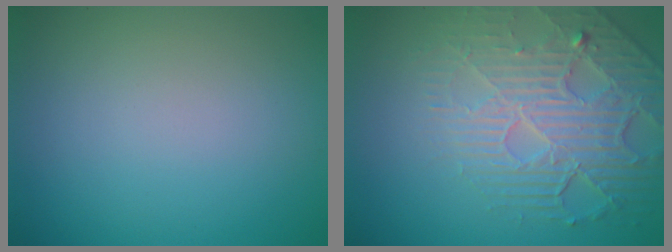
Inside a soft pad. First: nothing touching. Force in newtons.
{"total": 5.1, "press": 4.6, "slide": 2.2}